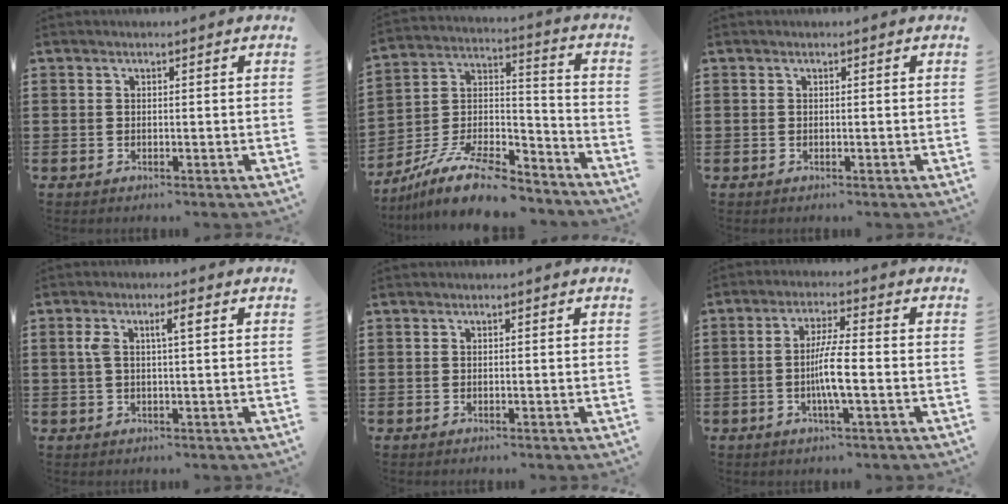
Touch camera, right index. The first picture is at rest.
{"total": 13.2, "force": [-10.9, 3.8, 6.5], "torque": [-0.118, 0.040, -0.203]}
{"total": 0.0}
{"total": 3.6, "force": [0.9, 0.8, 3.4], "torque": [-0.068, 0.008, 0.011]}
{"total": 0.0}
{"total": 6.0, "force": [-1.3, 0.7, 5.8], "torque": [-0.108, -0.002, -0.027]}